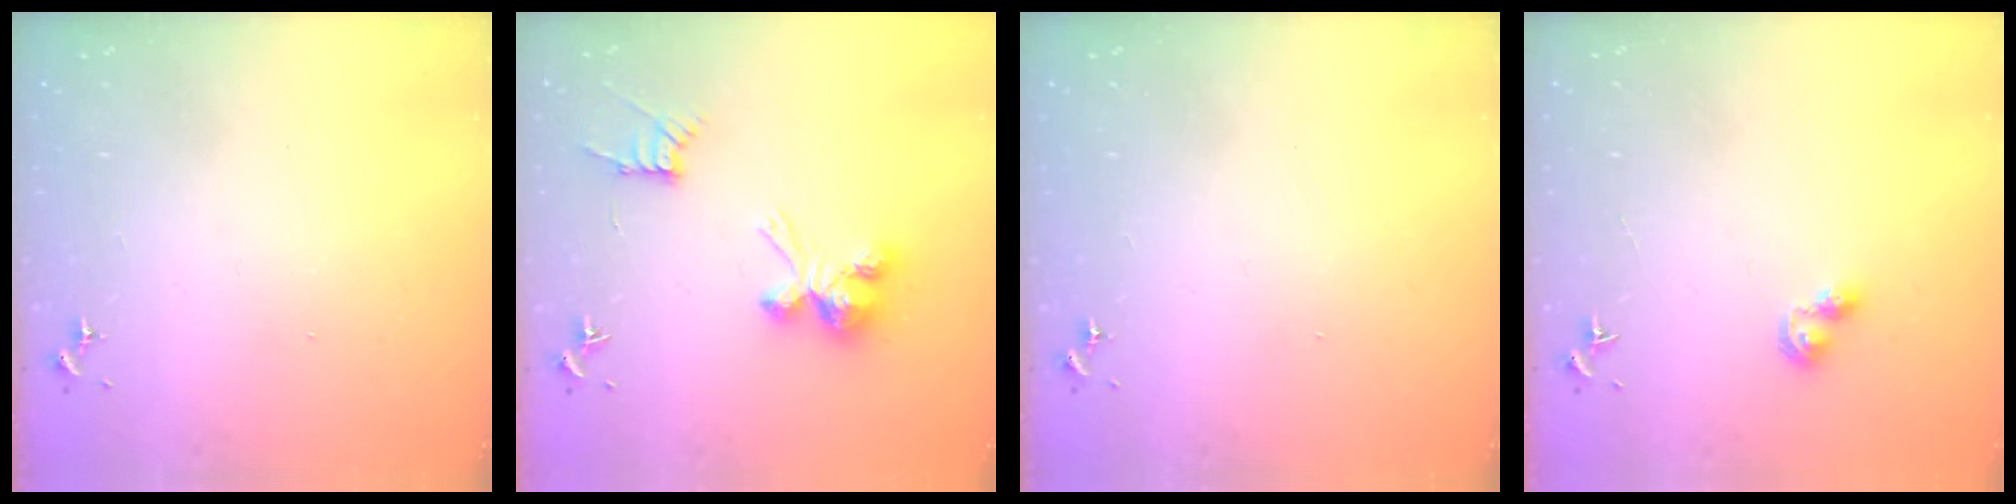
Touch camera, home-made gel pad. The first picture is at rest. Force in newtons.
{"total": 10.5, "press": 10.5, "slide": 0.5}
{"total": 0.0}
{"total": 5.5, "press": 5.5, "slide": 0.6}